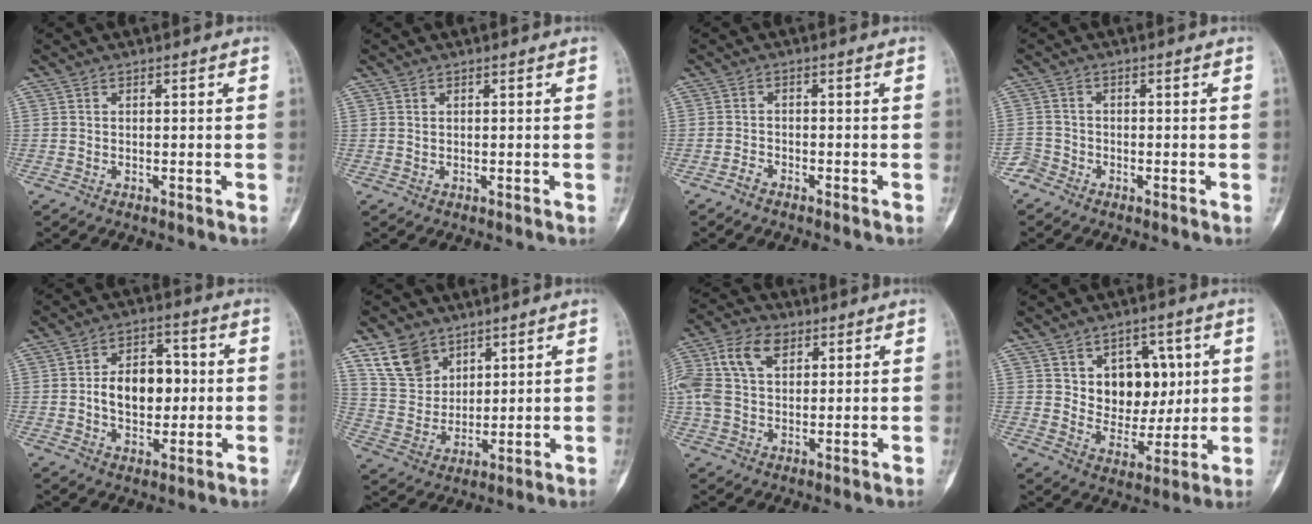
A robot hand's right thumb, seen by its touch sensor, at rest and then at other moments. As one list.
[{"total": 0.0}, {"total": 1.4, "force": [-1.3, 0.5, 0.5], "torque": [-0.016, 0.007, -0.025]}, {"total": 2.6, "force": [-2.1, 1.6, -0.3], "torque": [0.011, 0.007, -0.051]}, {"total": 11.4, "force": [0.1, 7.5, 8.6], "torque": [-0.102, 0.017, 0.001]}, {"total": 9.9, "force": [6.4, 6.8, 3.5], "torque": [-0.048, -0.030, 0.135]}, {"total": 15.2, "force": [4.9, 10.2, 10.1], "torque": [-0.232, 0.023, 0.088]}, {"total": 12.2, "force": [3.0, 8.9, 7.8], "torque": [-0.061, -0.018, 0.056]}]